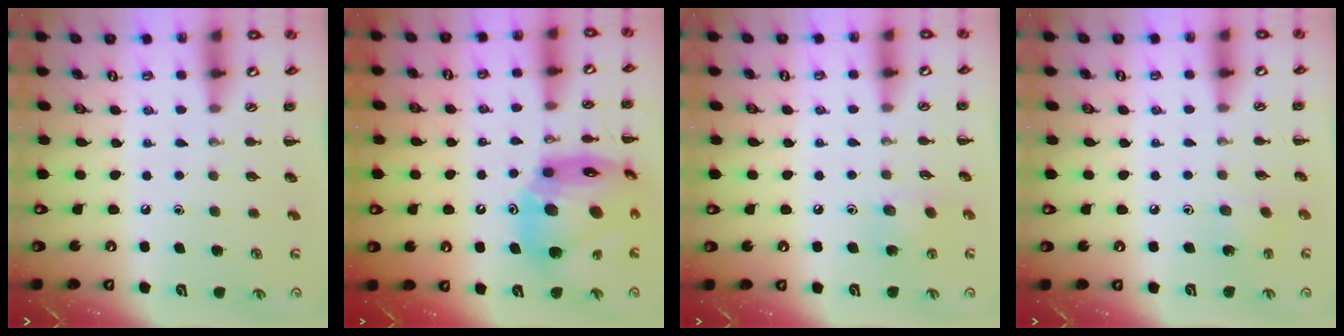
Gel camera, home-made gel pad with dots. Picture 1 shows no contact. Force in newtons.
{"total": 20.6, "press": 20.0, "slide": 5.1}
{"total": 5.6, "press": 5.5, "slide": 1.0}
{"total": 2.9, "press": 2.8, "slide": 0.9}